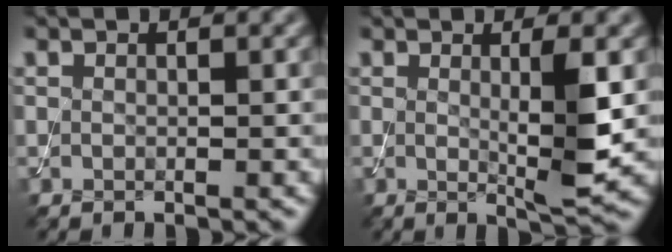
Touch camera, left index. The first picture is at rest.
{"total": 3.8, "force": [0.3, 0.4, 3.8], "torque": [-0.062, -0.011, 0.008]}